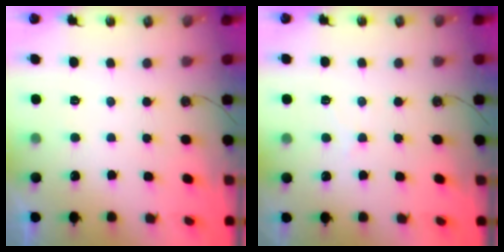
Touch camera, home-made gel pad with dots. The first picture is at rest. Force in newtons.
{"total": 4.5, "press": 4.5, "slide": 0.5}